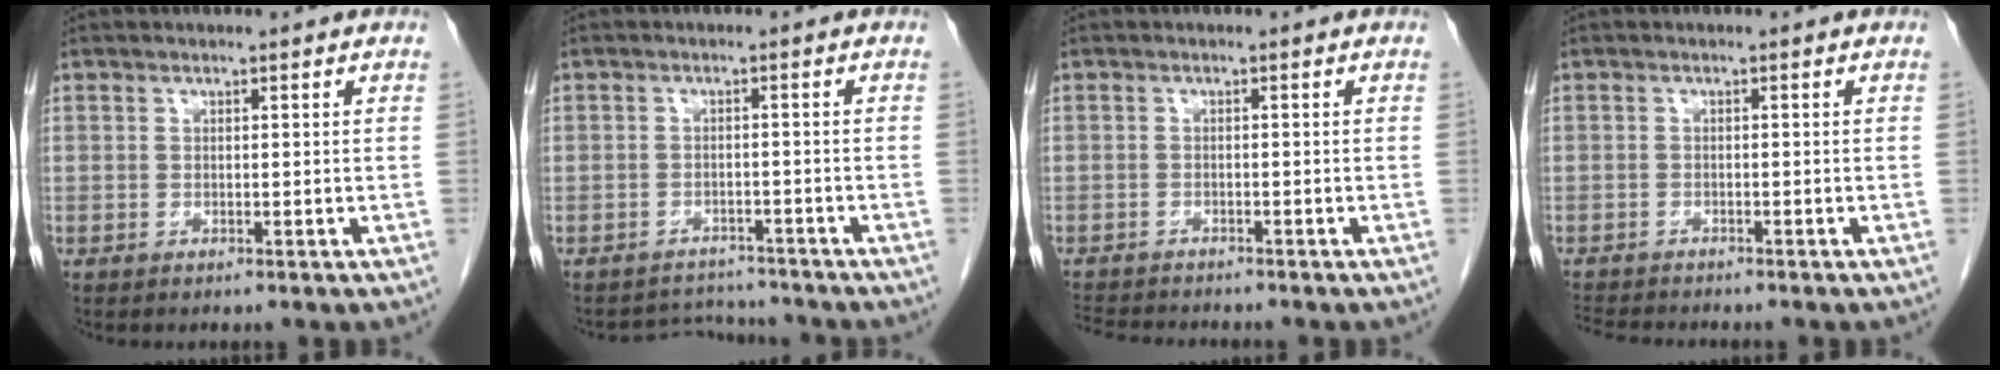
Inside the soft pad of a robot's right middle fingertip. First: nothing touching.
{"total": 4.2, "force": [-4.0, 0.8, -1.2], "torque": [0.016, 0.011, -0.057]}
{"total": 5.9, "force": [-5.6, 0.6, 1.7], "torque": [-0.028, -0.011, -0.090]}
{"total": 4.9, "force": [-4.6, 0.3, 1.5], "torque": [-0.024, -0.013, -0.076]}